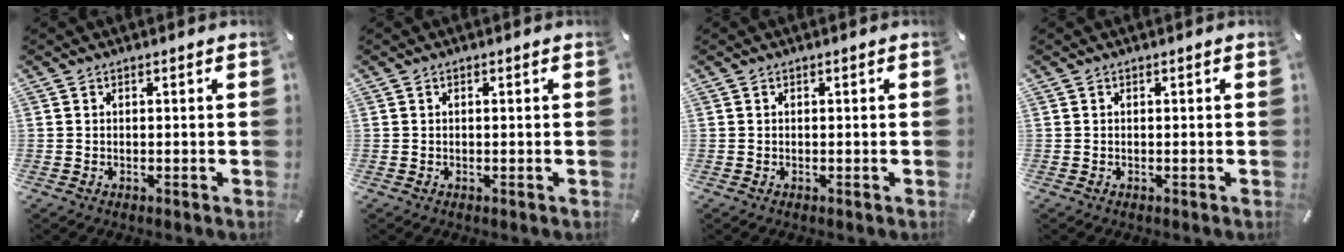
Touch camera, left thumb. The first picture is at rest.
{"total": 0.0}
{"total": 0.0}
{"total": 0.0}